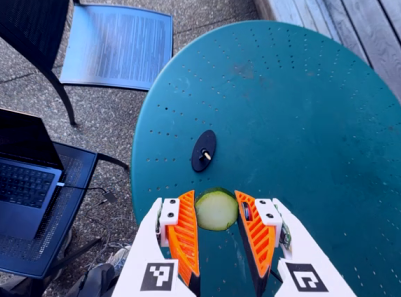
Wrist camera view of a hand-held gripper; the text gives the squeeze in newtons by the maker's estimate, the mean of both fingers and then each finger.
{"total": 10.2, "left": 10.5, "right": 9.9}